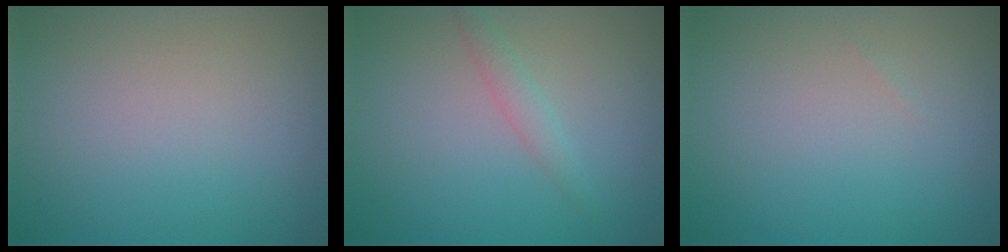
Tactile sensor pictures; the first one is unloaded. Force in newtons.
{"total": 1.4, "press": 1.4, "slide": 0.1}
{"total": 0.0}